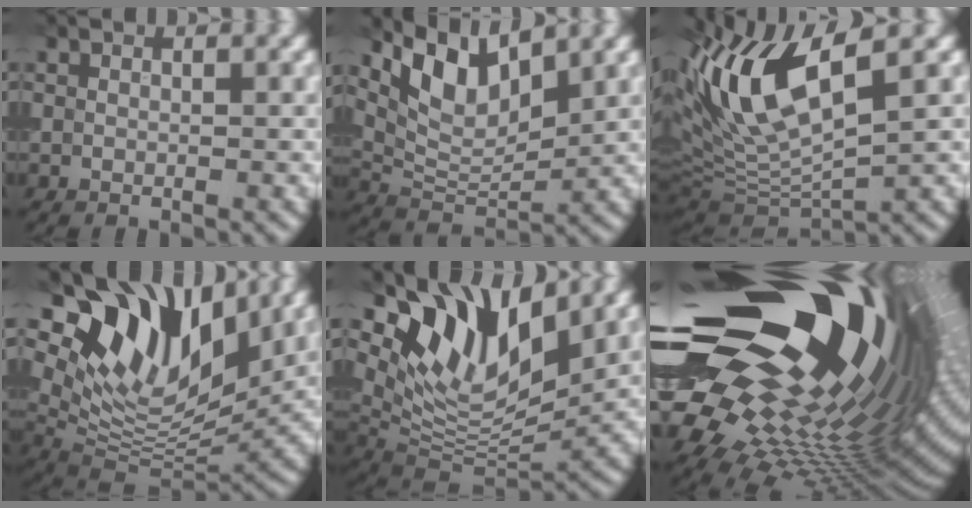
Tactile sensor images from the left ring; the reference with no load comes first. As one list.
[{"total": 6.7, "force": [3.8, 2.9, 4.6], "torque": [-0.085, -0.003, 0.071]}, {"total": 10.5, "force": [3.4, 3.7, 9.2], "torque": [-0.195, 0.005, 0.065]}, {"total": 12.8, "force": [7.8, 6.1, 8.1], "torque": [-0.145, 0.012, 0.144]}, {"total": 10.3, "force": [6.2, 4.6, 6.7], "torque": [-0.119, -0.006, 0.119]}, {"total": 21.5, "force": [4.6, 10.7, 18.0], "torque": [-0.296, -0.027, 0.075]}]